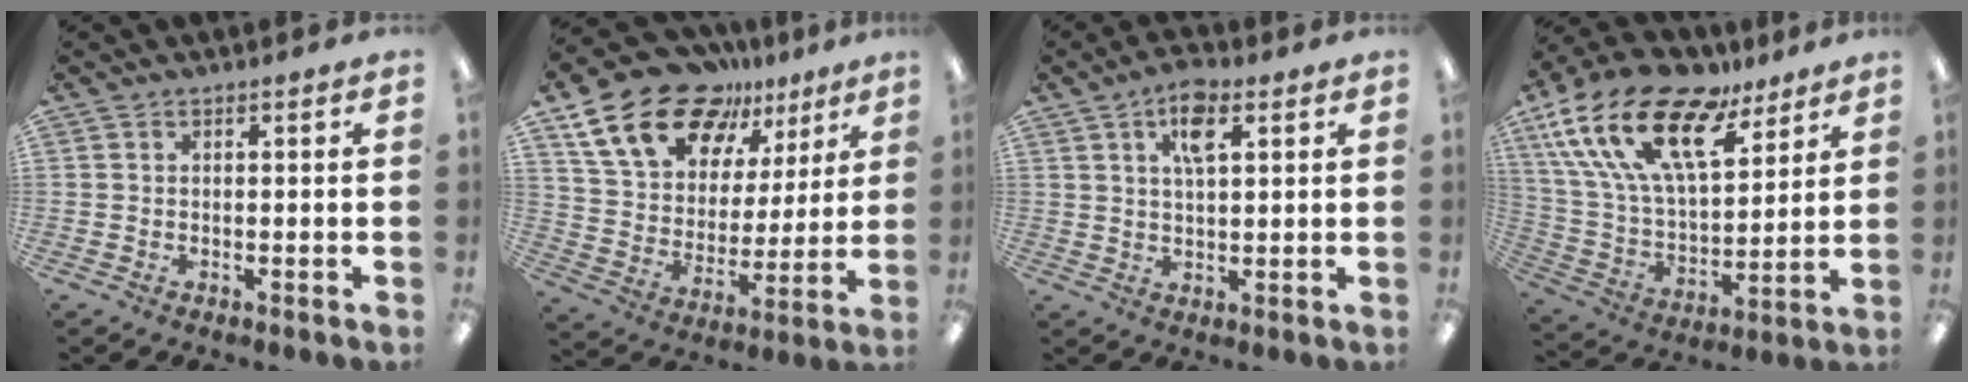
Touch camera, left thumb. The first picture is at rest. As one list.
[{"total": 20.4, "force": [12.9, 12.3, 9.9], "torque": [-0.176, -0.062, 0.236]}, {"total": 7.1, "force": [3.7, 2.9, 5.3], "torque": [-0.089, -0.001, 0.060]}, {"total": 23.3, "force": [14.1, 10.9, 15.1], "torque": [-0.315, -0.075, 0.251]}]